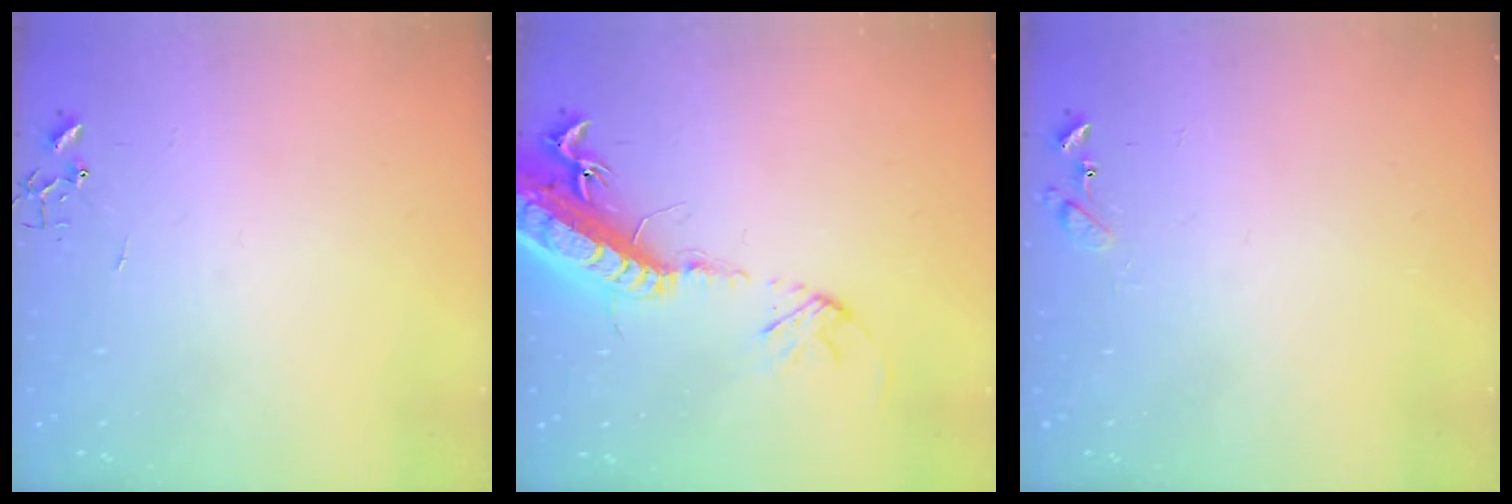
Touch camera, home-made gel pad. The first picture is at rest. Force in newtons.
{"total": 20.9, "press": 20.3, "slide": 4.9}
{"total": 6.7, "press": 6.6, "slide": 0.8}